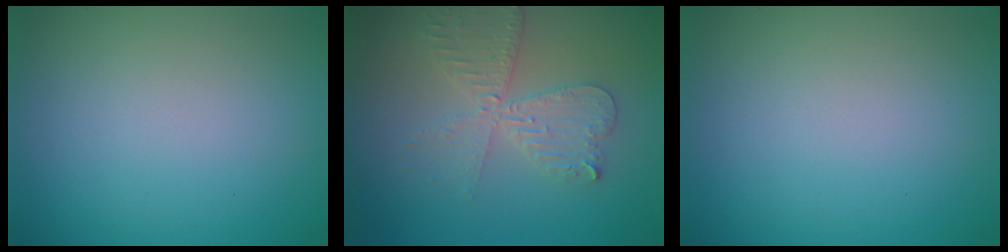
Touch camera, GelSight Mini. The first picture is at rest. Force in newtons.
{"total": 4.0, "press": 3.4, "slide": 2.1}
{"total": 0.0}